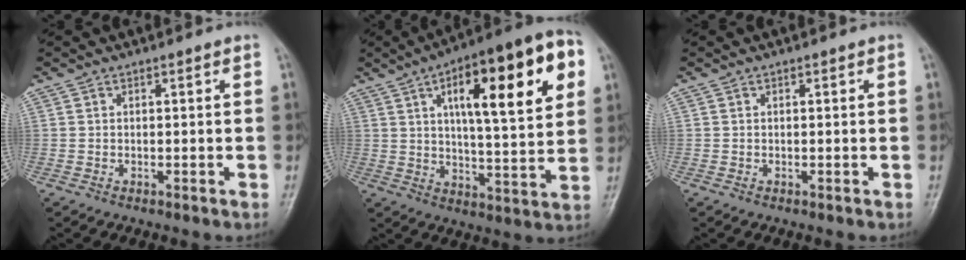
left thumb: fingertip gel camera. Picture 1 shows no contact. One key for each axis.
{"total": 23.4, "fx": 8.2, "fy": 7.2, "fz": 20.7, "tx": -0.275, "ty": 0.001, "tz": 0.113}
{"total": 0.0}